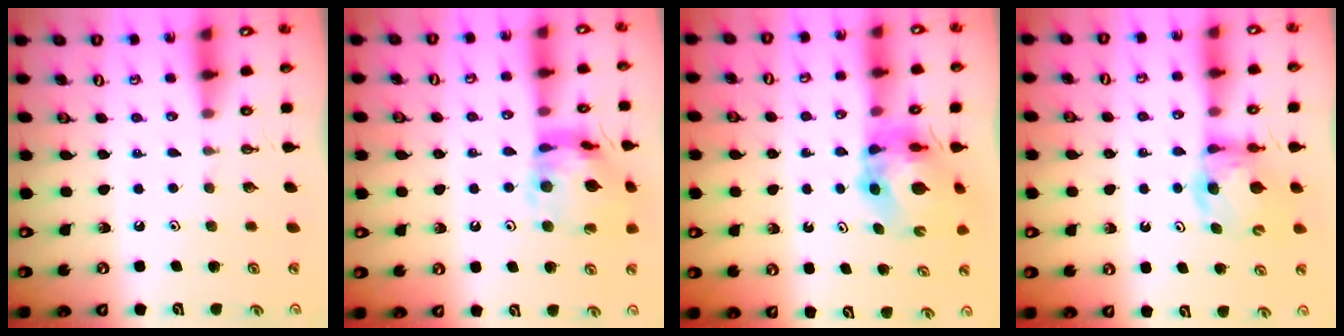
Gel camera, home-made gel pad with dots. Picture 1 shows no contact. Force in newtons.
{"total": 14.2, "press": 14.1, "slide": 1.5}
{"total": 8.7, "press": 8.7, "slide": 0.9}
{"total": 6.4, "press": 6.4, "slide": 0.3}